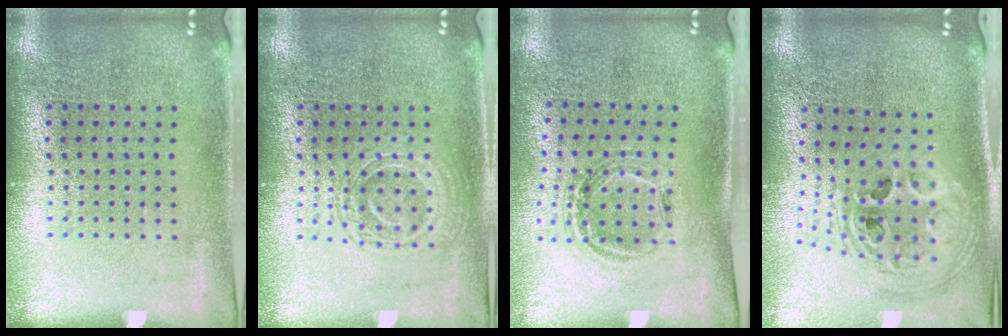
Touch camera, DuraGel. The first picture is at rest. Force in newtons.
{"total": 2.5, "press": 2.5, "slide": 0.5}
{"total": 1.0, "press": 1.0, "slide": 0.1}
{"total": 2.4, "press": 1.8, "slide": 1.6}